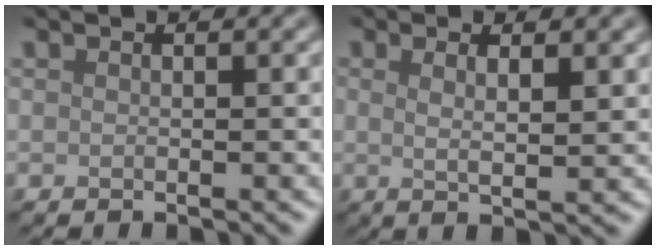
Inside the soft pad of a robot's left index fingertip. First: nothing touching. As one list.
[{"total": 3.7, "force": [1.3, 1.0, 3.3], "torque": [-0.042, -0.001, 0.010]}]